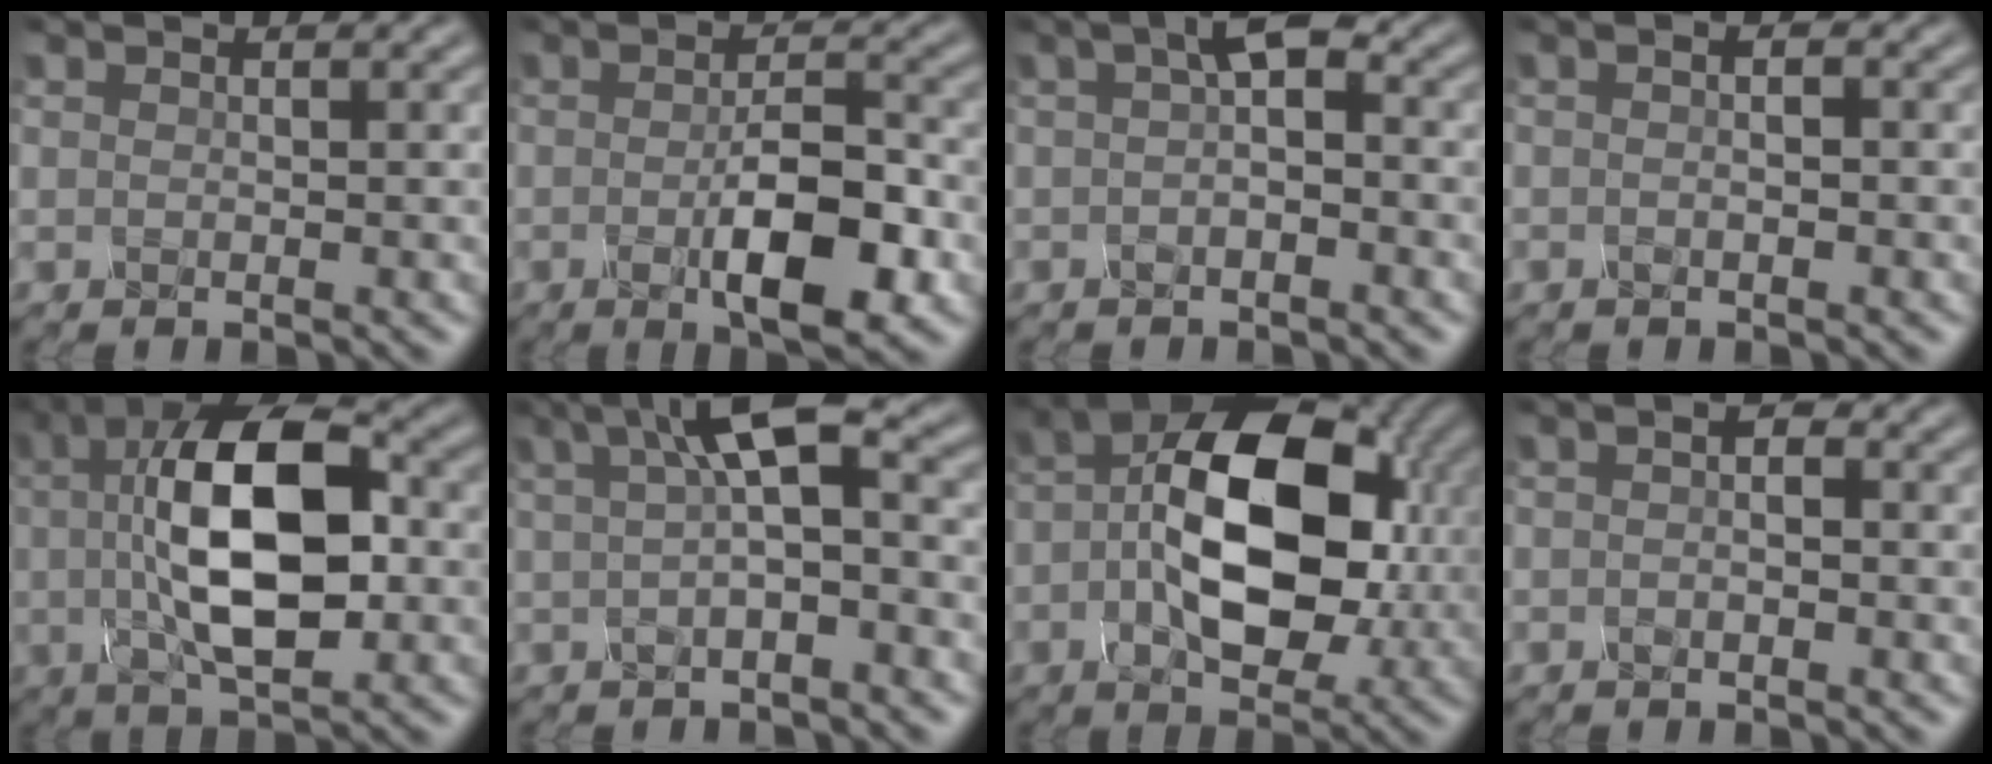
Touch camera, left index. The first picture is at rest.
{"total": 6.6, "force": [-1.9, 2.2, 6.0], "torque": [-0.096, -0.011, -0.030]}
{"total": 2.5, "force": [0.0, 0.6, 2.4], "torque": [-0.040, 0.002, -0.006]}
{"total": 1.5, "force": [0.0, 0.5, 1.4], "torque": [-0.004, -0.009, -0.014]}
{"total": 11.3, "force": [0.7, 4.9, 10.2], "torque": [-0.168, 0.013, 0.006]}
{"total": 5.7, "force": [1.2, 1.5, 5.4], "torque": [-0.078, 0.015, 0.011]}
{"total": 11.9, "force": [0.1, 7.0, 9.6], "torque": [-0.152, 0.005, -0.003]}
{"total": 1.4, "force": [-0.4, 0.5, 1.2], "torque": [-0.014, -0.008, -0.012]}